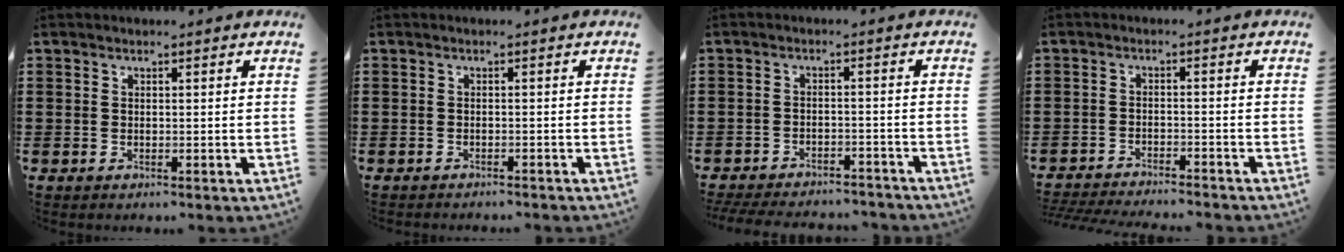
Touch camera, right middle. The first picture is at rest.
{"total": 0.8, "force": [-0.8, 0.0, 0.1], "torque": [-0.004, -0.001, -0.016]}
{"total": 3.9, "force": [-3.8, 0.4, 0.6], "torque": [-0.018, -0.001, -0.081]}
{"total": 3.1, "force": [-3.1, -0.1, 0.3], "torque": [-0.015, -0.005, -0.066]}